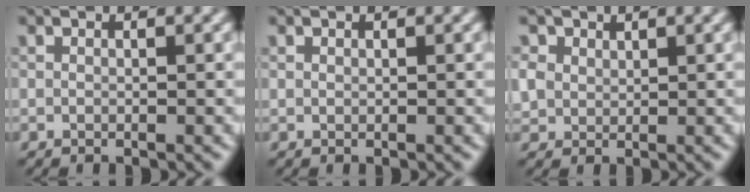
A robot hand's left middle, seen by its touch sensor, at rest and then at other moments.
{"total": 0.0}
{"total": 2.2, "force": [1.1, 1.8, 0.7], "torque": [-0.023, -0.001, 0.027]}